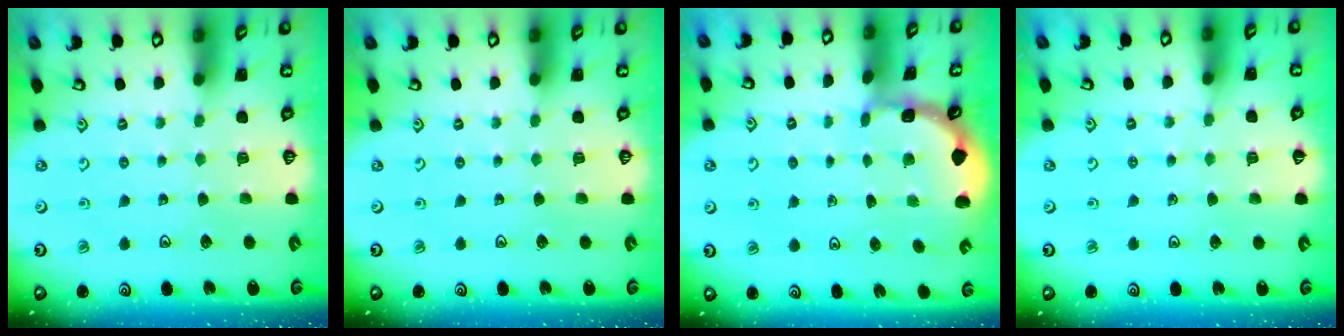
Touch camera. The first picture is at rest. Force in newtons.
{"total": 0.0}
{"total": 1.1, "press": 1.1, "slide": 0.3}
{"total": 2.0, "press": 2.0, "slide": 0.3}